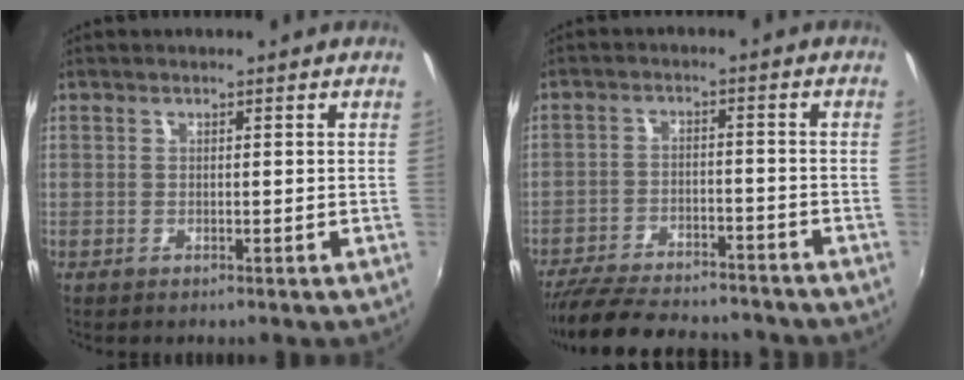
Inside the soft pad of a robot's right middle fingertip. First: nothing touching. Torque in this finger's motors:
{"motor_torque": [0.30, -1.06, 0.11, 0.10]}